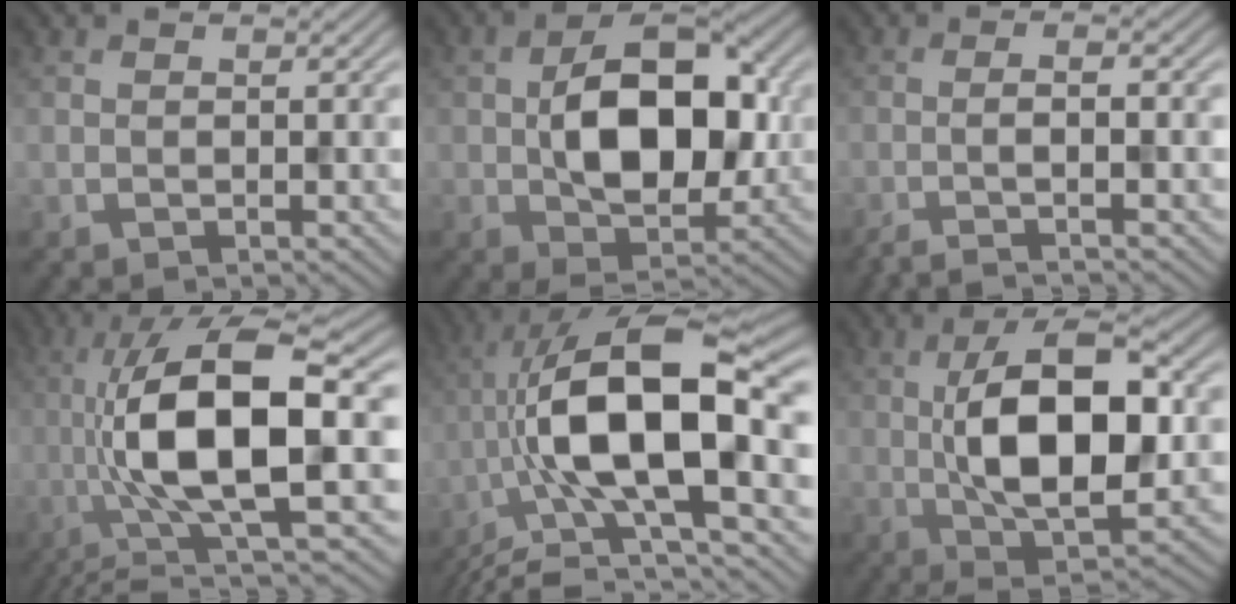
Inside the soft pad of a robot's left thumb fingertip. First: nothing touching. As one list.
[{"total": 10.9, "force": [-0.3, 6.3, 8.9], "torque": [-0.143, 0.005, -0.007]}, {"total": 4.2, "force": [-2.3, 0.3, 3.5], "torque": [-0.050, 0.016, -0.057]}, {"total": 14.6, "force": [-1.0, 4.1, 13.9], "torque": [-0.270, 0.011, -0.019]}, {"total": 18.5, "force": [-2.8, 6.9, 16.9], "torque": [-0.313, 0.012, -0.057]}, {"total": 13.2, "force": [-0.1, 5.1, 12.1], "torque": [-0.209, 0.011, -0.005]}]